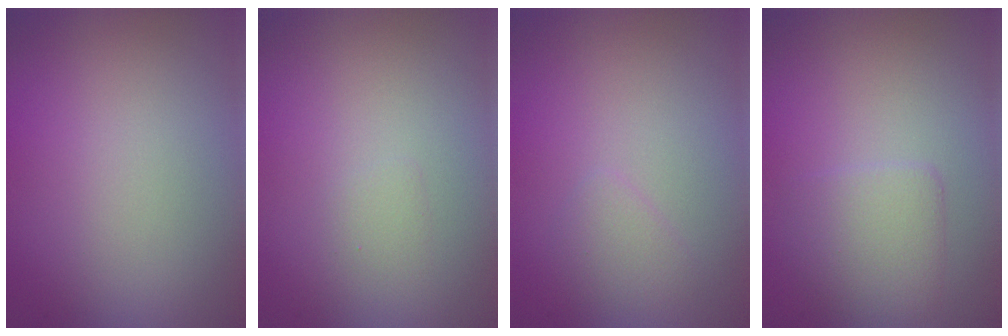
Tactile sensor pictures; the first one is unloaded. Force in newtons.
{"total": 0.6, "press": 0.6, "slide": 0.1}
{"total": 1.1, "press": 1.1, "slide": 0.1}
{"total": 2.5, "press": 2.5, "slide": 0.4}